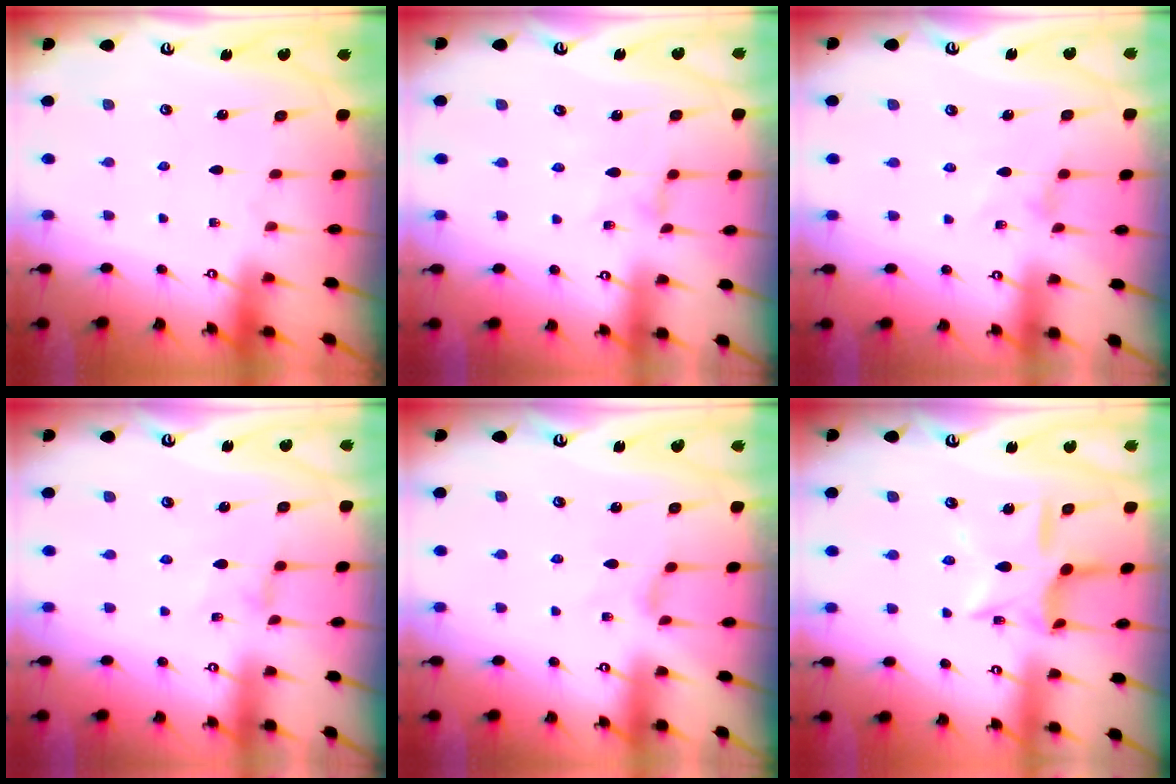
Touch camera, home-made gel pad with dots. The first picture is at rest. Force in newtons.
{"total": 0.6, "press": 0.5, "slide": 0.2}
{"total": 1.1, "press": 1.0, "slide": 0.3}
{"total": 0.9, "press": 0.8, "slide": 0.4}
{"total": 0.7, "press": 0.6, "slide": 0.3}
{"total": 11.7, "press": 11.7, "slide": 1.0}